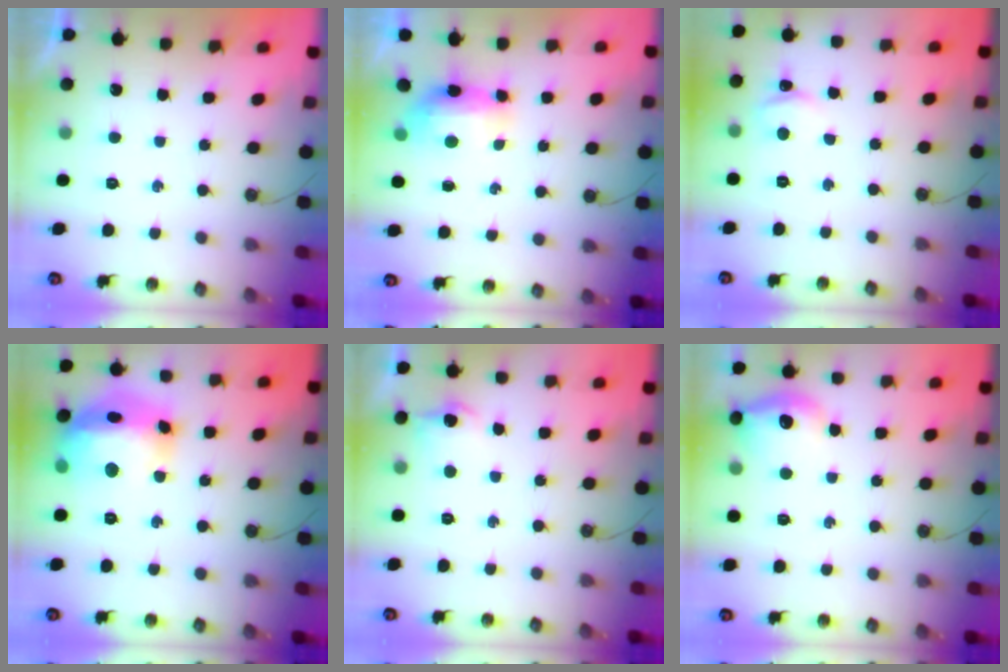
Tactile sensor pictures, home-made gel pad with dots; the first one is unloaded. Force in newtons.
{"total": 7.6, "press": 7.4, "slide": 1.3}
{"total": 2.5, "press": 2.5, "slide": 0.4}
{"total": 18.8, "press": 18.7, "slide": 1.9}
{"total": 7.4, "press": 7.4, "slide": 0.7}
{"total": 13.6, "press": 13.6, "slide": 1.1}